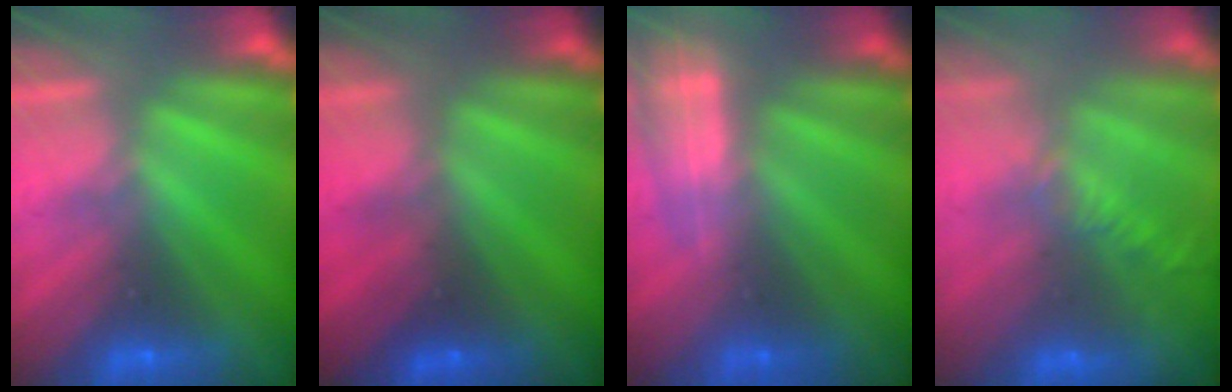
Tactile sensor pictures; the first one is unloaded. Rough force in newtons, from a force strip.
{"total": 2.2}
{"total": 2.5}
{"total": 7.7}